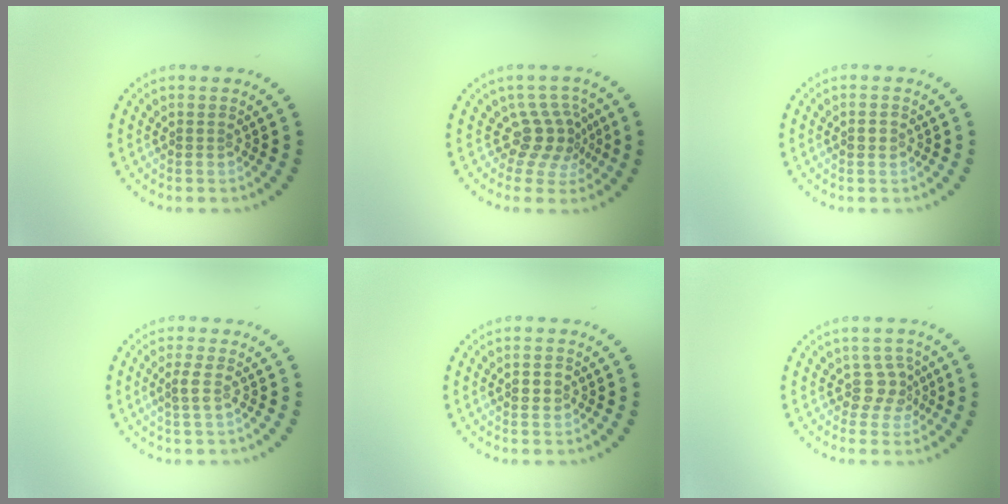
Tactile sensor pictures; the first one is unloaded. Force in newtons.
{"total": 3.5, "press": 2.4, "slide": 2.5}
{"total": 1.1, "press": 1.1, "slide": 0.1}
{"total": 1.3, "press": 1.1, "slide": 0.7}
{"total": 0.8, "press": 0.8, "slide": 0.2}
{"total": 2.3, "press": 1.6, "slide": 1.6}